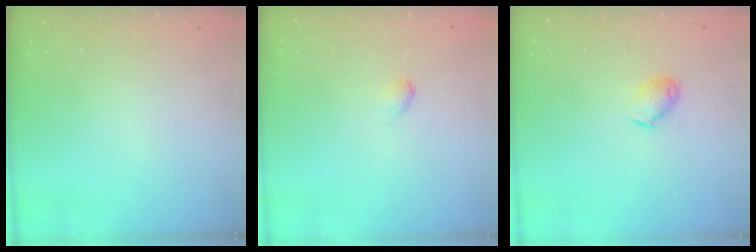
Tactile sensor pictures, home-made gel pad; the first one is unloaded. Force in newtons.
{"total": 2.9, "press": 2.9, "slide": 0.5}
{"total": 5.1, "press": 5.1, "slide": 0.5}